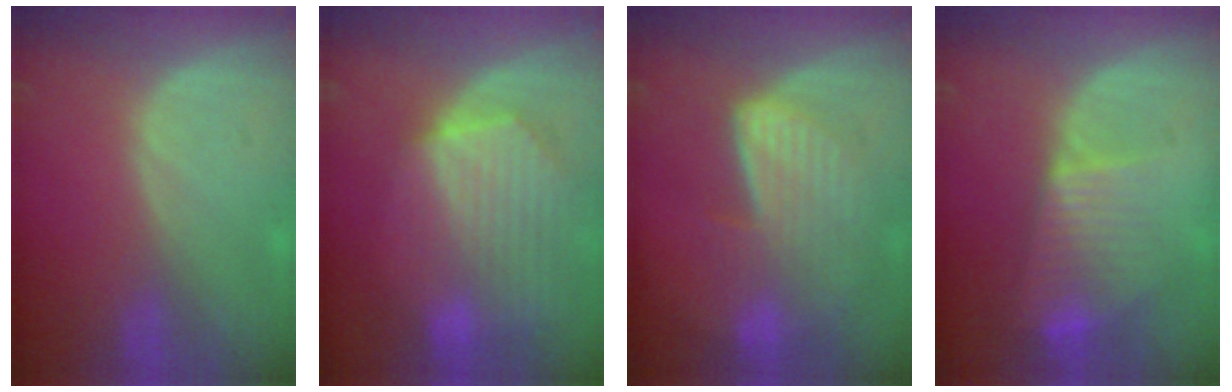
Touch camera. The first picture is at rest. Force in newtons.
{"total": 10.3, "press": 9.0, "slide": 5.1}
{"total": 7.1, "press": 7.0, "slide": 1.1}
{"total": 7.9, "press": 6.8, "slide": 4.0}